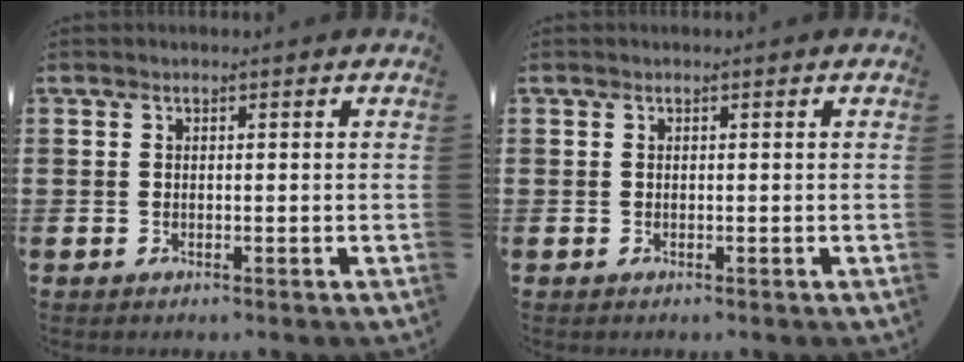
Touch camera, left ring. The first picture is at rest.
{"total": 0.0}